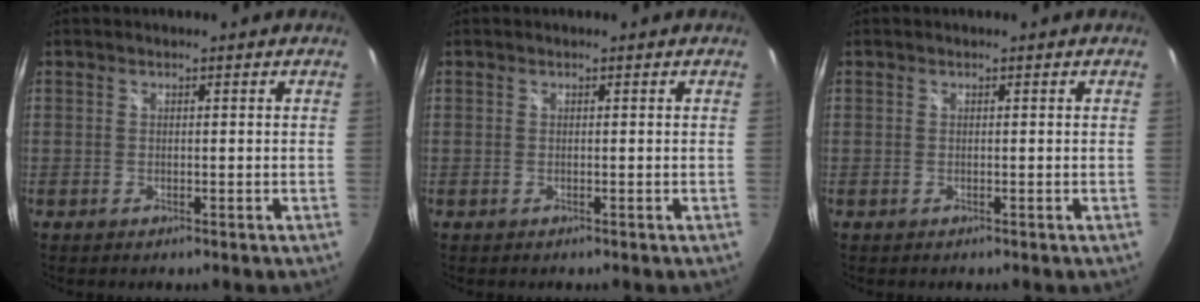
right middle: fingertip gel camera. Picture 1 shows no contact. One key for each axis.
{"total": 0.0}
{"total": 0.0}